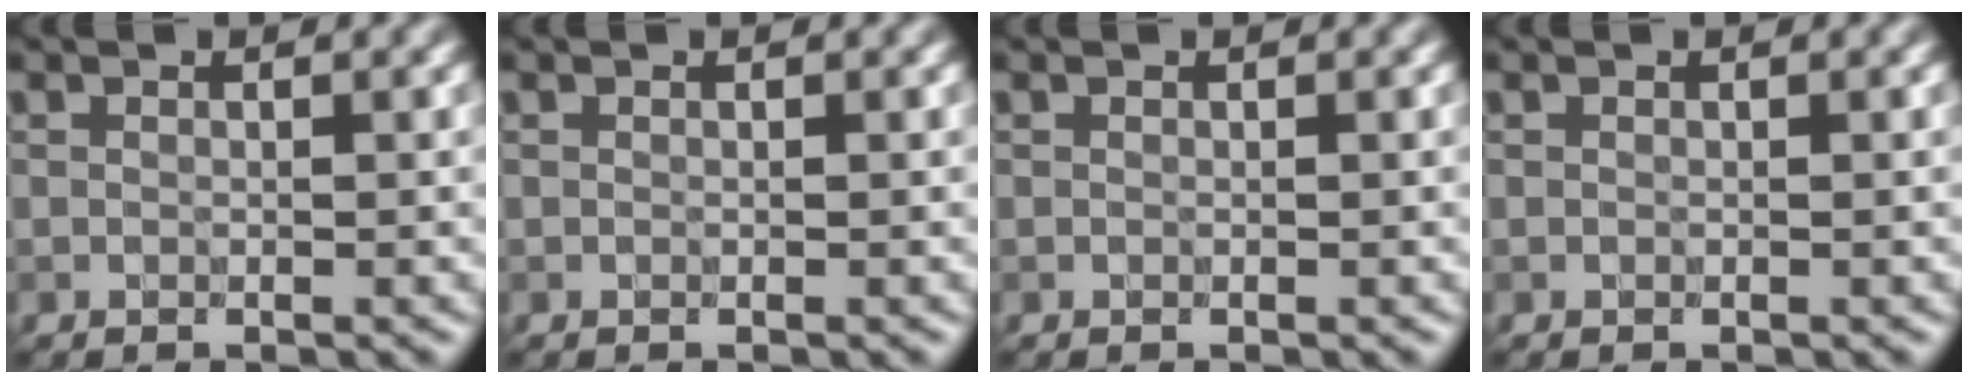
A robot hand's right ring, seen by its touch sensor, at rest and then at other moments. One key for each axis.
{"total": 0.0}
{"total": 0.0}
{"total": 0.0}